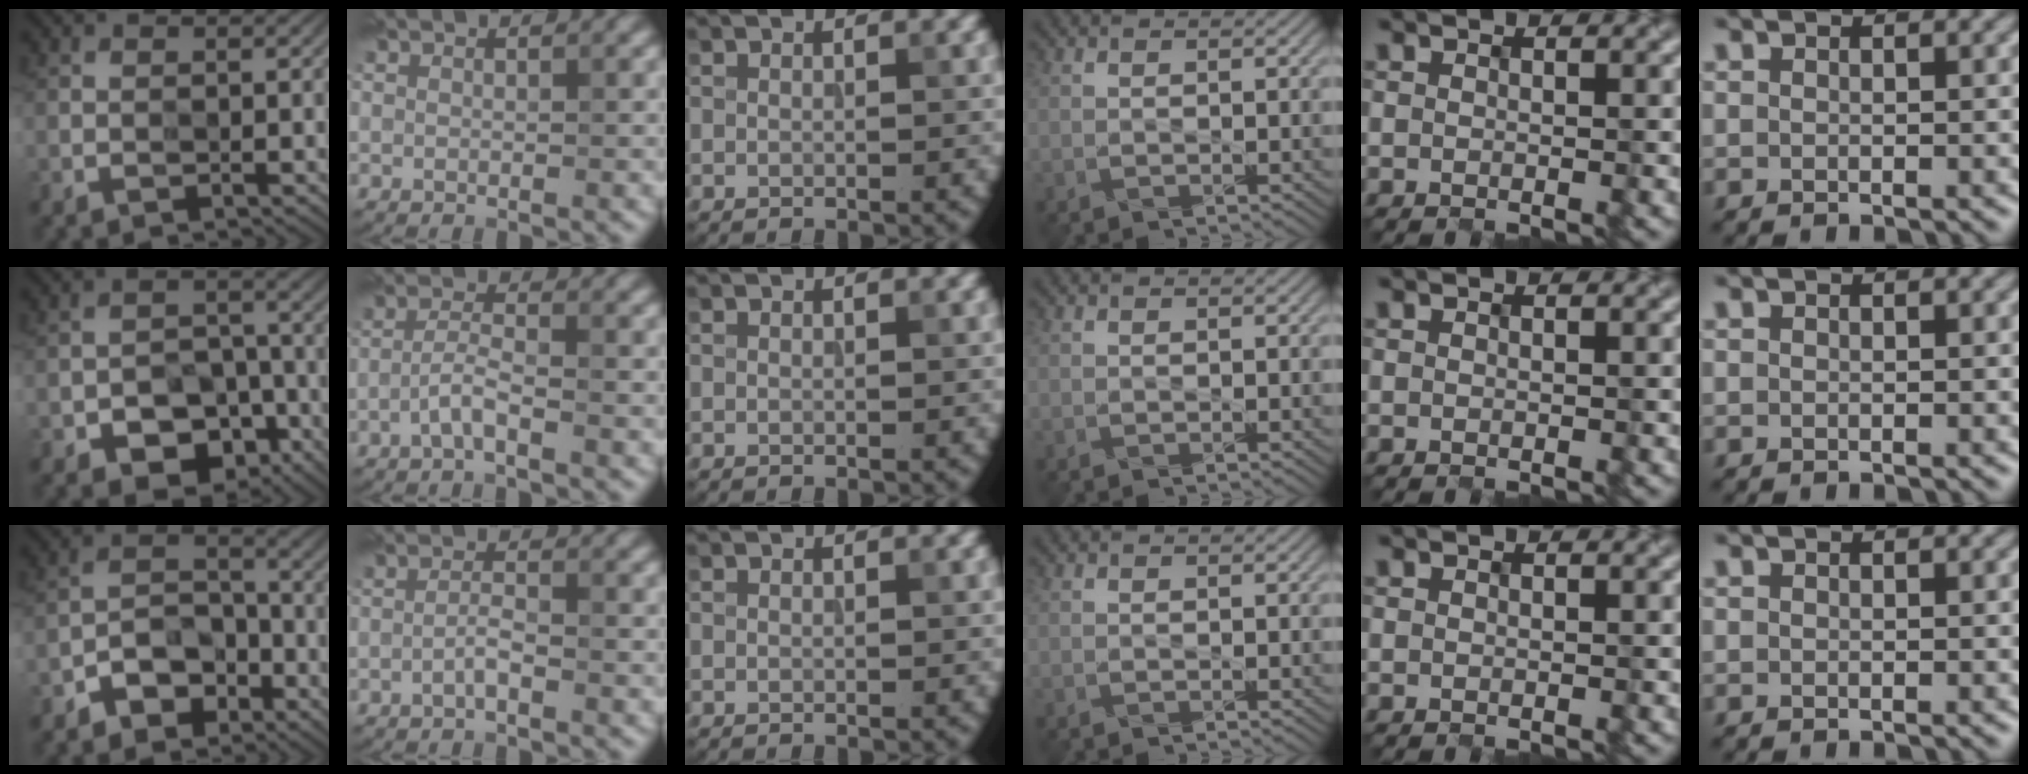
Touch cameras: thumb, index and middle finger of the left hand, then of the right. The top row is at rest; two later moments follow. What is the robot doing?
{"motion": "extract", "object": "file holder"}